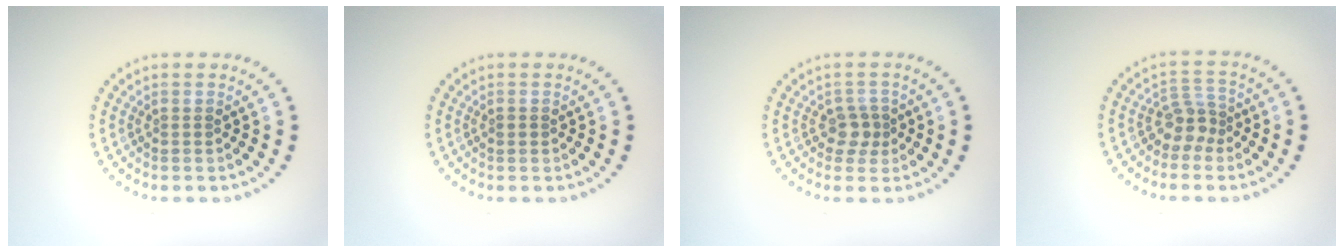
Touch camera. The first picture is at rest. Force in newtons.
{"total": 0.5, "press": 0.5, "slide": 0.0}
{"total": 1.8, "press": 1.5, "slide": 1.0}
{"total": 2.6, "press": 1.9, "slide": 1.7}